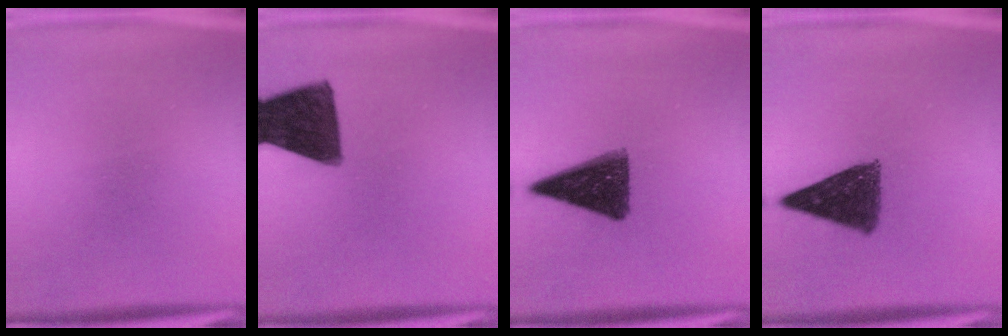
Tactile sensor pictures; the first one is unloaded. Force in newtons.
{"total": 14.2}
{"total": 12.3}
{"total": 10.1}